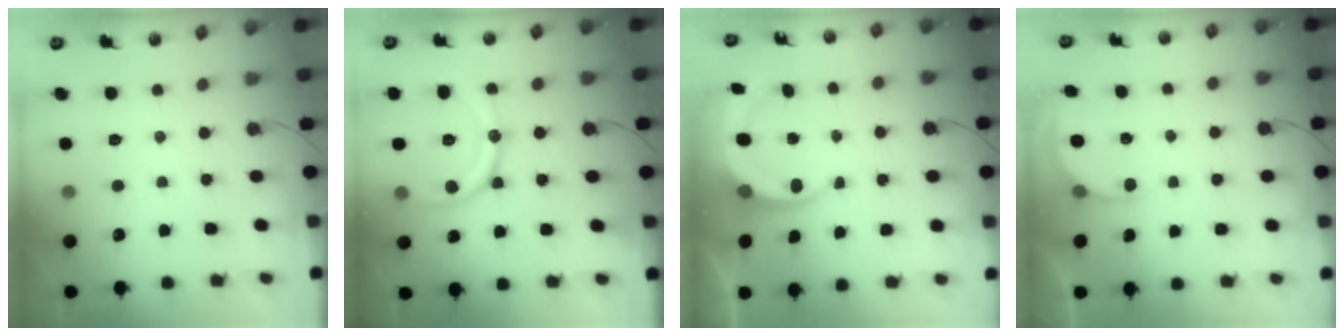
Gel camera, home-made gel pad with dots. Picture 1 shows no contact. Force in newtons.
{"total": 14.5, "press": 14.5, "slide": 1.3}
{"total": 7.0, "press": 6.8, "slide": 1.8}
{"total": 2.1, "press": 2.1, "slide": 0.2}